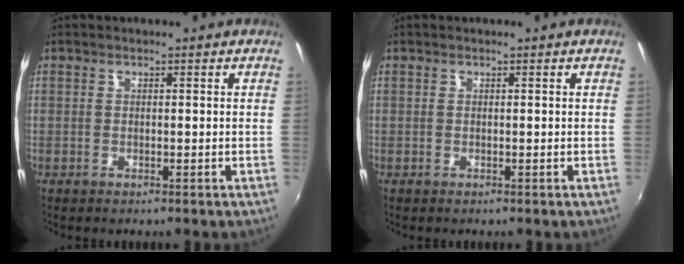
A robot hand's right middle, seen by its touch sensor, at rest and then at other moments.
{"total": 0.0}